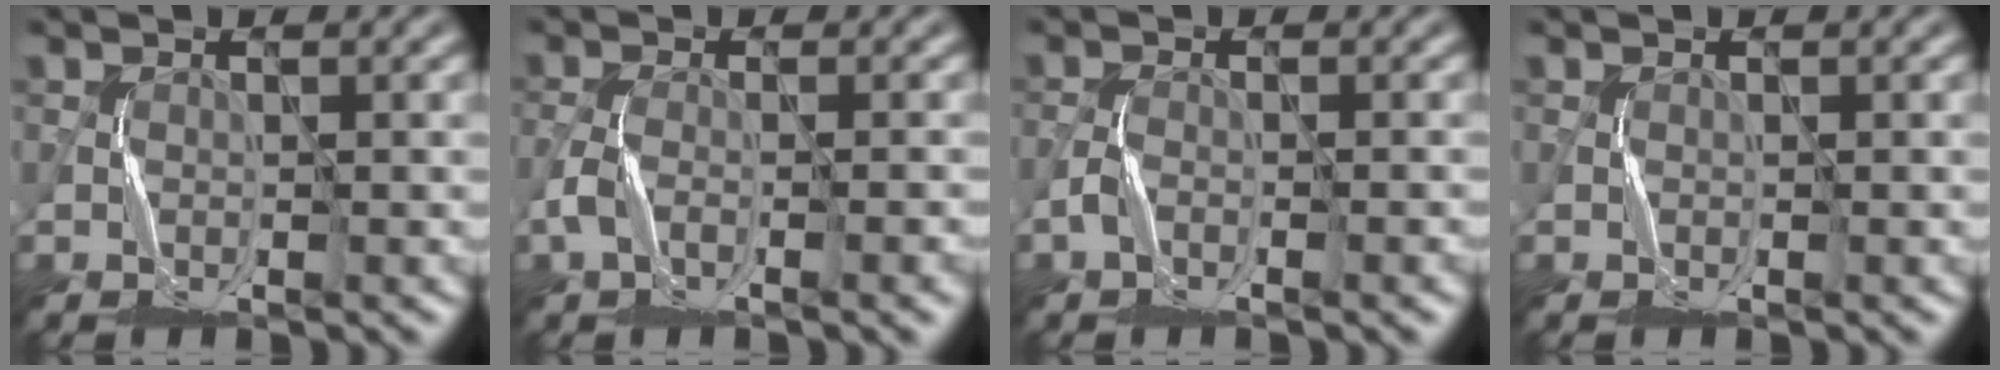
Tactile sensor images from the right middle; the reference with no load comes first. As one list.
[{"total": 3.2, "force": [-1.6, 1.0, 2.5], "torque": [-0.058, -0.003, -0.034]}, {"total": 1.8, "force": [-1.4, 0.5, 1.1], "torque": [-0.026, 0.002, -0.028]}, {"total": 0.0}]